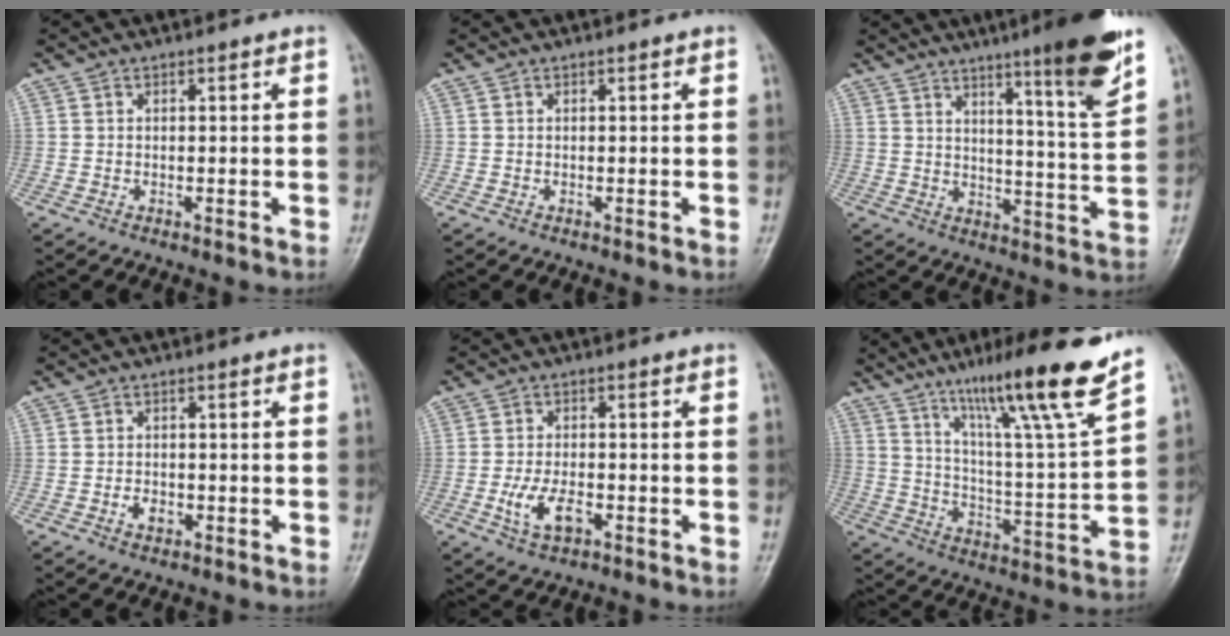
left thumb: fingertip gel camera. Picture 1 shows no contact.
{"total": 0.0}
{"total": 14.4, "force": [9.0, 0.9, 11.2], "torque": [-0.146, -0.055, 0.132]}
{"total": 2.4, "force": [-0.9, 1.7, 1.5], "torque": [-0.020, 0.005, -0.015]}
{"total": 5.9, "force": [-2.1, 3.0, 4.6], "torque": [-0.091, 0.008, -0.037]}
{"total": 19.1, "force": [13.5, 0.0, 13.5], "torque": [-0.191, -0.074, 0.219]}